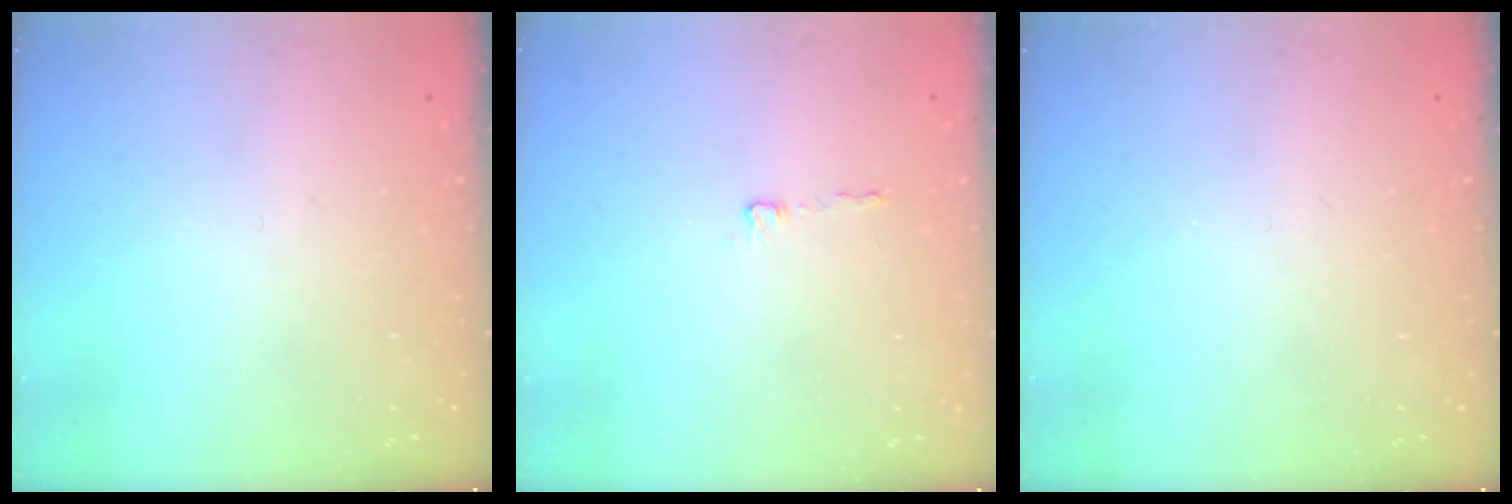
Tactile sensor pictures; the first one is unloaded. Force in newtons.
{"total": 2.3, "press": 2.3, "slide": 0.2}
{"total": 0.0}